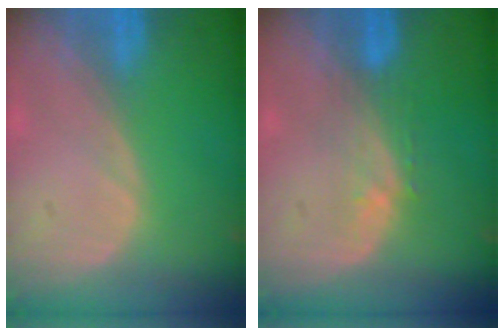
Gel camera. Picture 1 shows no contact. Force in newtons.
{"total": 3.4, "press": 3.4, "slide": 0.4}